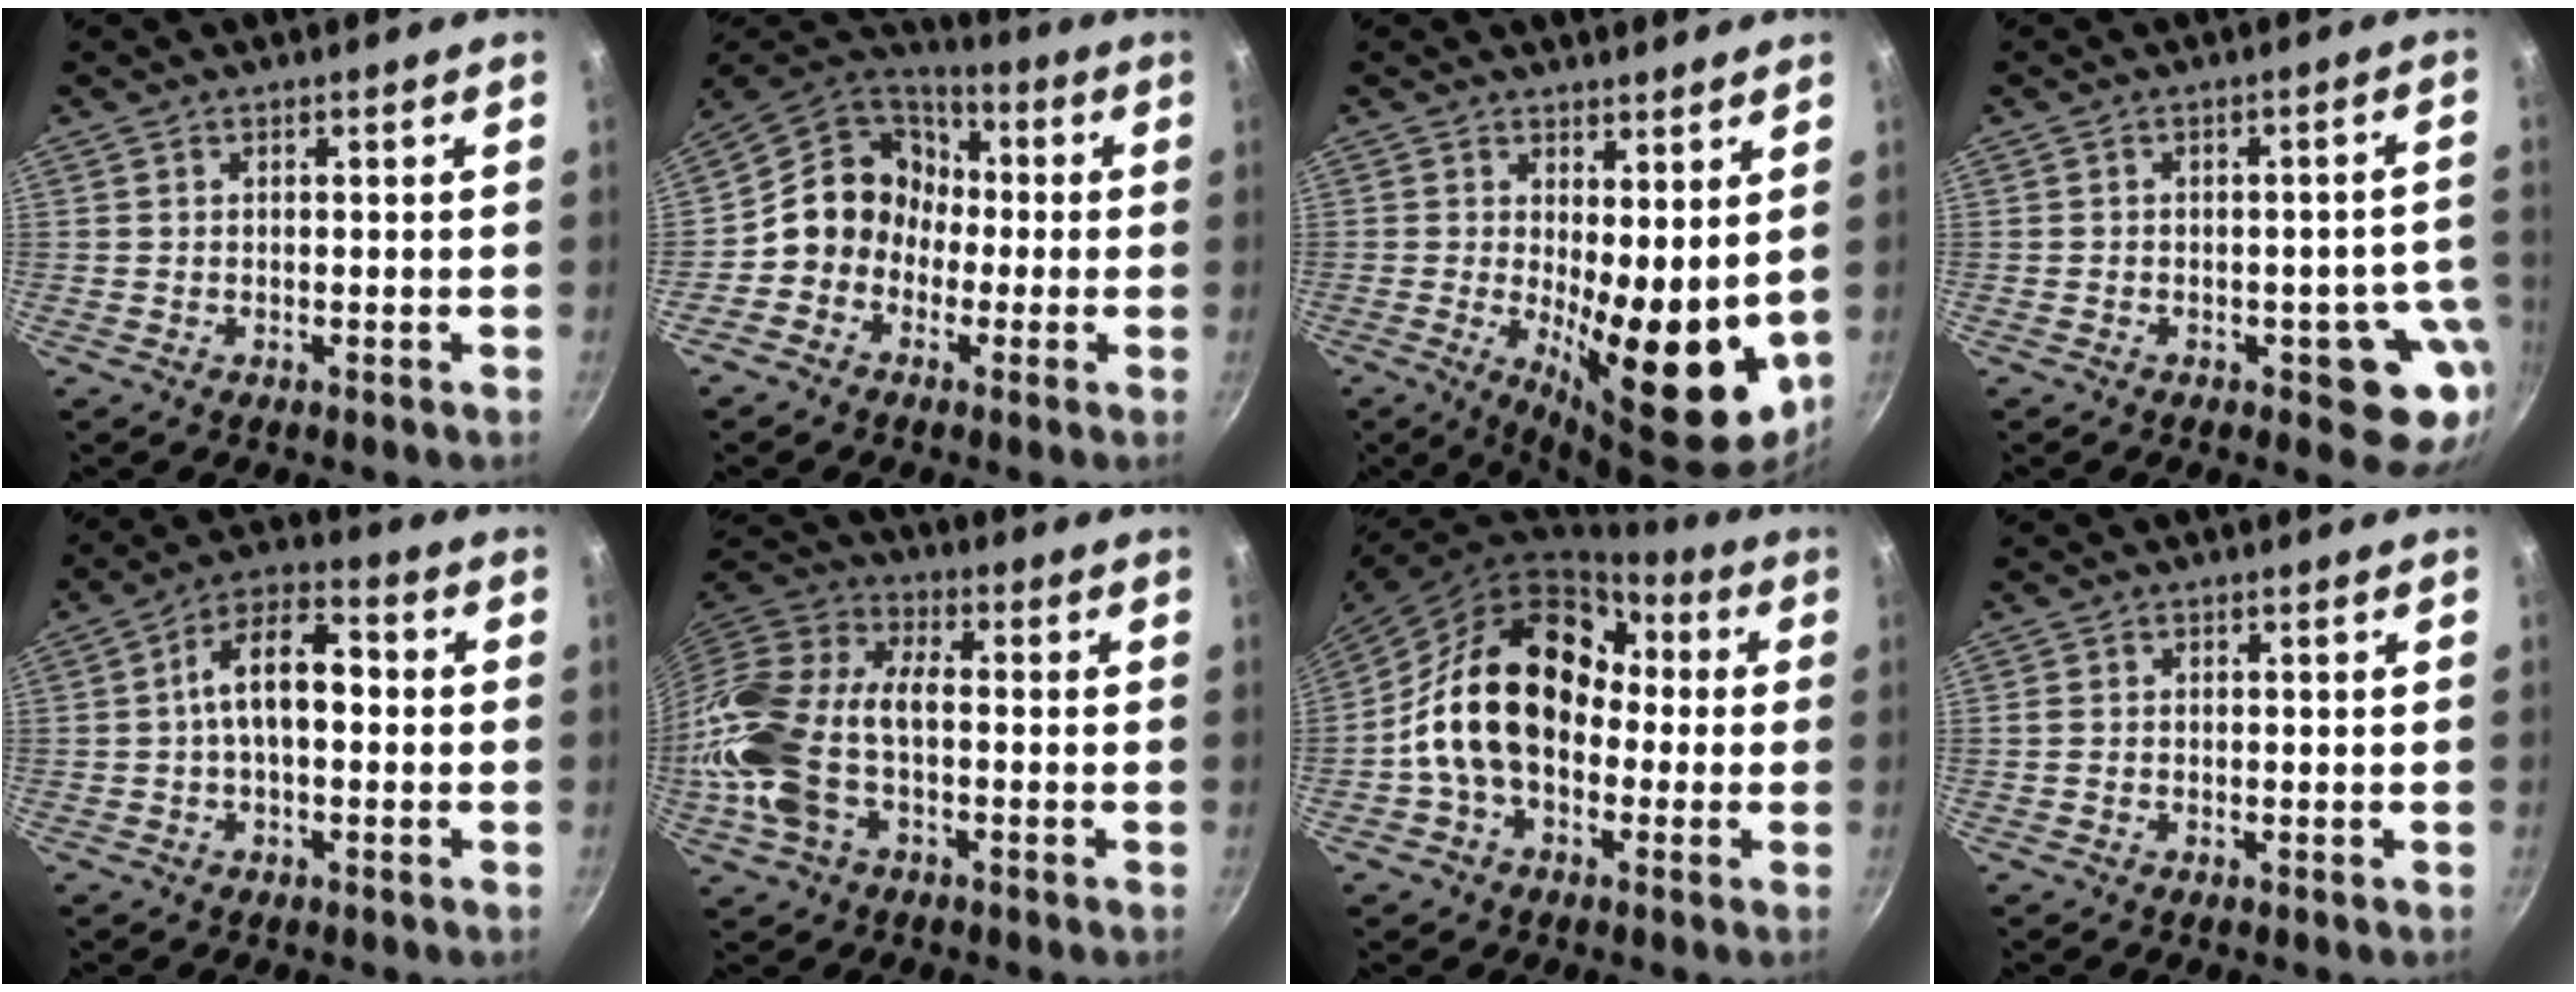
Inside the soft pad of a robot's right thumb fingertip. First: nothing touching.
{"total": 12.3, "force": [-1.4, 11.1, 5.1], "torque": [-0.039, 0.044, -0.047]}
{"total": 13.3, "force": [0.9, 5.1, 12.3], "torque": [-0.139, -0.032, 0.026]}
{"total": 8.5, "force": [-3.2, 4.8, 6.2], "torque": [-0.012, 0.025, -0.036]}
{"total": 10.5, "force": [0.1, 5.8, 8.8], "torque": [-0.126, 0.038, -0.011]}
{"total": 19.9, "force": [-3.5, 11.8, 15.6], "torque": [-0.320, 0.034, -0.081]}
{"total": 19.6, "force": [-0.3, 14.1, 13.7], "torque": [-0.202, 0.057, -0.019]}
{"total": 1.1, "force": [-0.1, 0.9, 0.6], "torque": [-0.015, 0.003, -0.003]}